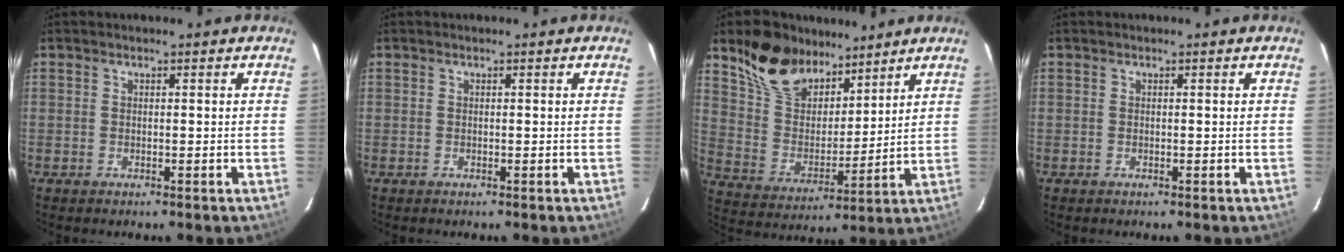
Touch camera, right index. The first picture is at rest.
{"total": 0.0}
{"total": 15.4, "force": [10.6, 8.5, 7.2], "torque": [-0.158, 0.038, 0.206]}
{"total": 0.0}